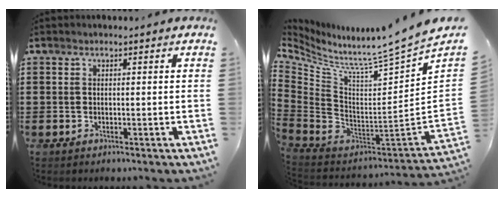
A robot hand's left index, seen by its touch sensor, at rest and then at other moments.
{"total": 6.6, "force": [5.5, -2.2, 2.9], "torque": [-0.084, -0.084, 0.073]}